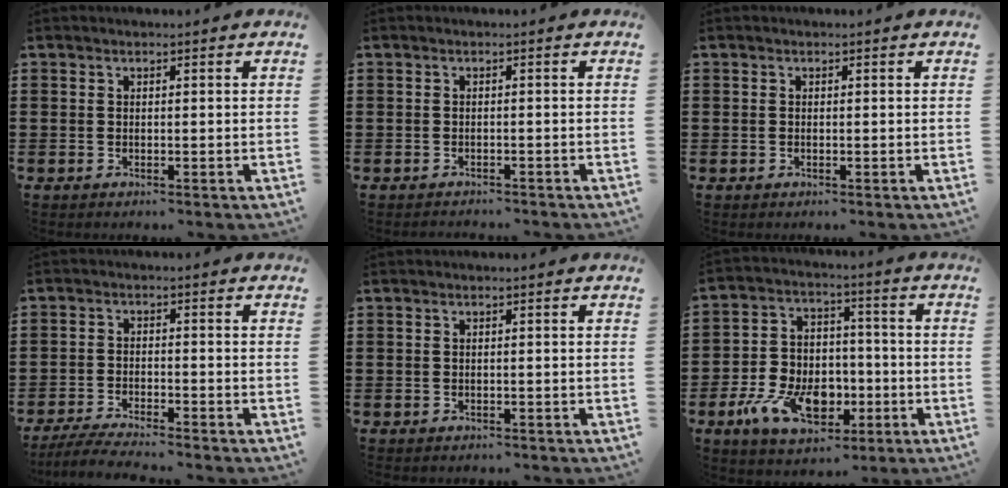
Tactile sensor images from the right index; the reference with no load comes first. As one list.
[{"total": 1.1, "force": [-1.1, -0.1, -0.1], "torque": [-0.001, 0.000, -0.024]}, {"total": 0.0}, {"total": 4.0, "force": [-3.9, -0.2, 1.0], "torque": [-0.031, -0.010, -0.081]}, {"total": 0.7, "force": [-0.7, 0.0, 0.0], "torque": [-0.001, -0.002, -0.013]}, {"total": 11.2, "force": [-4.2, 7.7, 7.0], "torque": [-0.142, 0.018, -0.071]}]